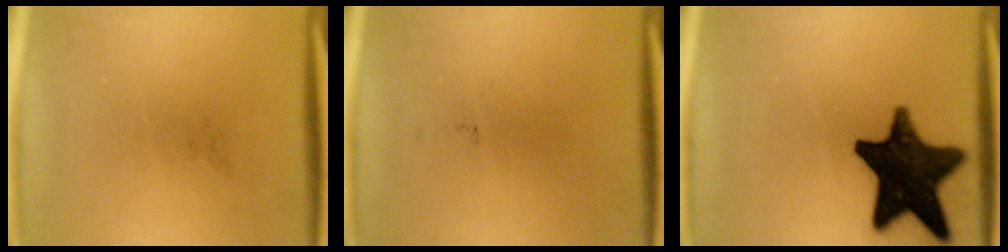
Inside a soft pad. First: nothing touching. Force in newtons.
{"total": 0.0}
{"total": 17.0}